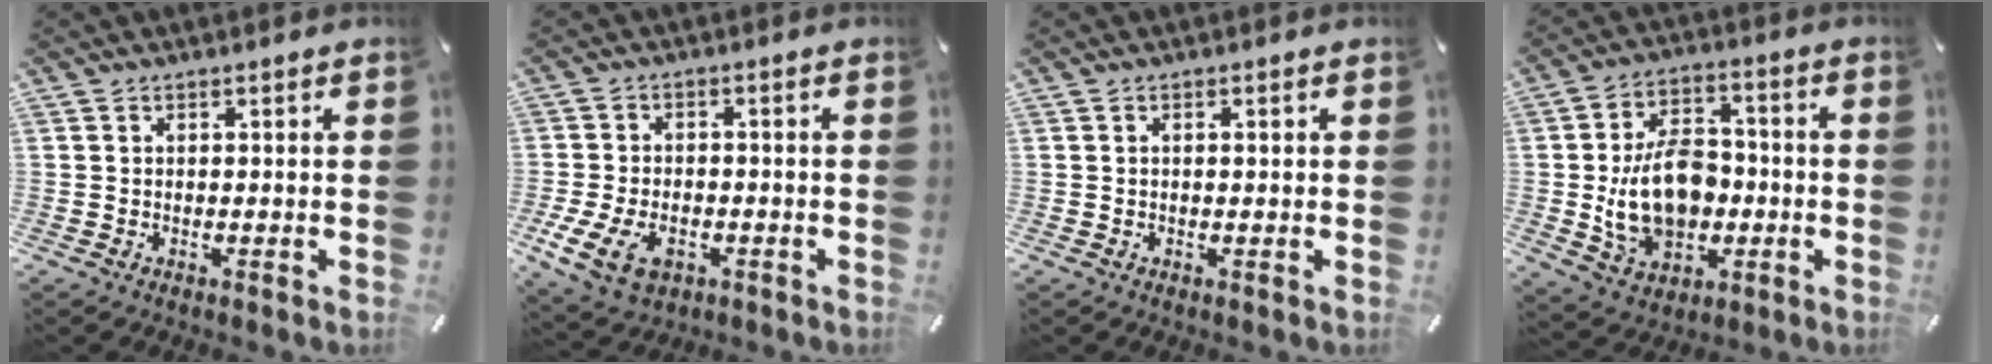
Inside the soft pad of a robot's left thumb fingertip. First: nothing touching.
{"total": 8.6, "force": [-3.2, 5.9, 5.3], "torque": [-0.122, 0.008, -0.057]}
{"total": 0.9, "force": [0.1, 0.2, 0.8], "torque": [-0.016, 0.002, 0.001]}
{"total": 16.1, "force": [-1.9, 11.6, 11.0], "torque": [-0.199, 0.009, -0.033]}